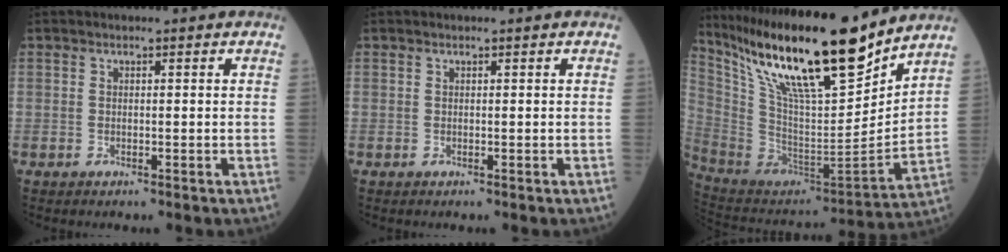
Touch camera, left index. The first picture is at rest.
{"total": 0.0}
{"total": 23.9, "force": [17.9, 3.5, 15.5], "torque": [-0.274, -0.012, 0.322]}